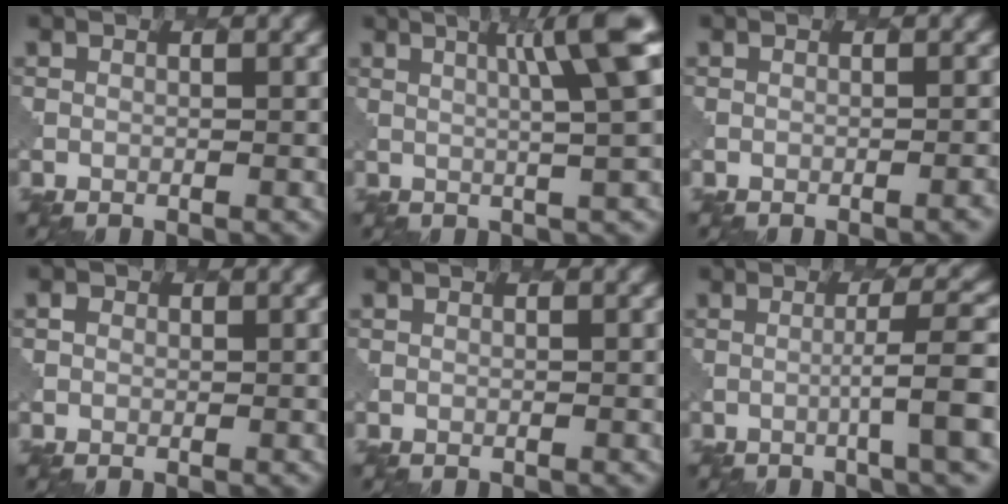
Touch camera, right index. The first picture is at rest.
{"total": 6.6, "force": [2.1, 0.8, 6.3], "torque": [-0.070, 0.020, 0.040]}
{"total": 1.5, "force": [-0.8, 0.5, 1.2], "torque": [0.000, 0.008, -0.010]}
{"total": 0.8, "force": [0.2, 0.7, 0.1], "torque": [-0.002, 0.003, 0.006]}
{"total": 0.0}
{"total": 5.0, "force": [-1.1, 0.3, 4.8], "torque": [-0.063, 0.015, -0.026]}